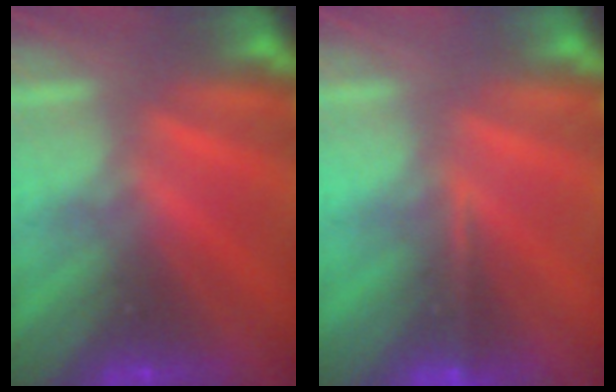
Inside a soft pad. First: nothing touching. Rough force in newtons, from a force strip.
{"total": 1.2}